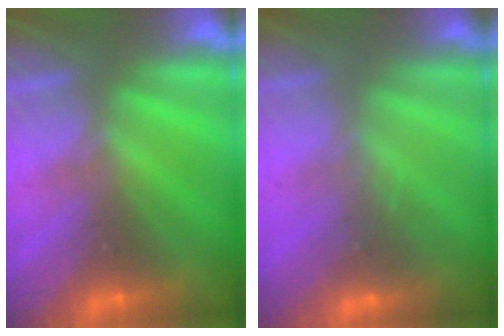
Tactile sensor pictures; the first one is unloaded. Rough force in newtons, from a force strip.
{"total": 2.7}